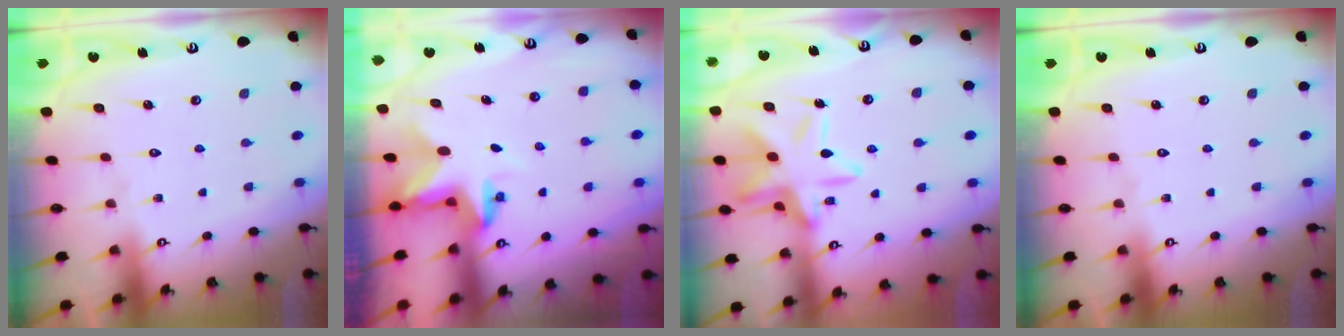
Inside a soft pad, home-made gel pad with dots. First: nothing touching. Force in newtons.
{"total": 2.8, "press": 2.8, "slide": 0.2}
{"total": 15.5, "press": 15.5, "slide": 1.1}
{"total": 0.0}